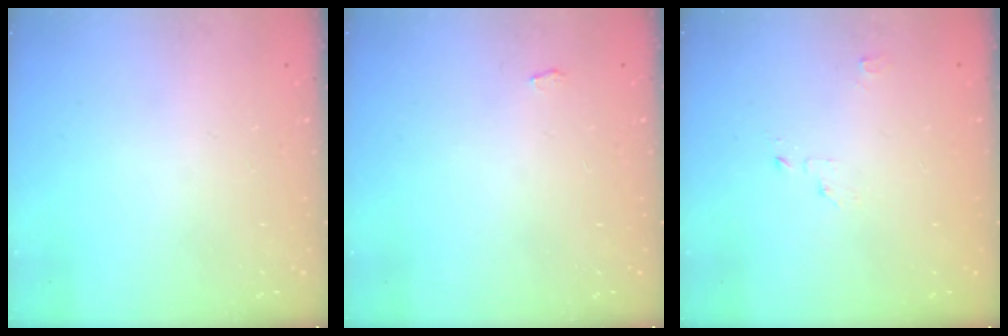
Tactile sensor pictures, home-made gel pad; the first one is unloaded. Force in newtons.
{"total": 2.7, "press": 2.7, "slide": 0.3}
{"total": 2.1, "press": 2.1, "slide": 0.2}